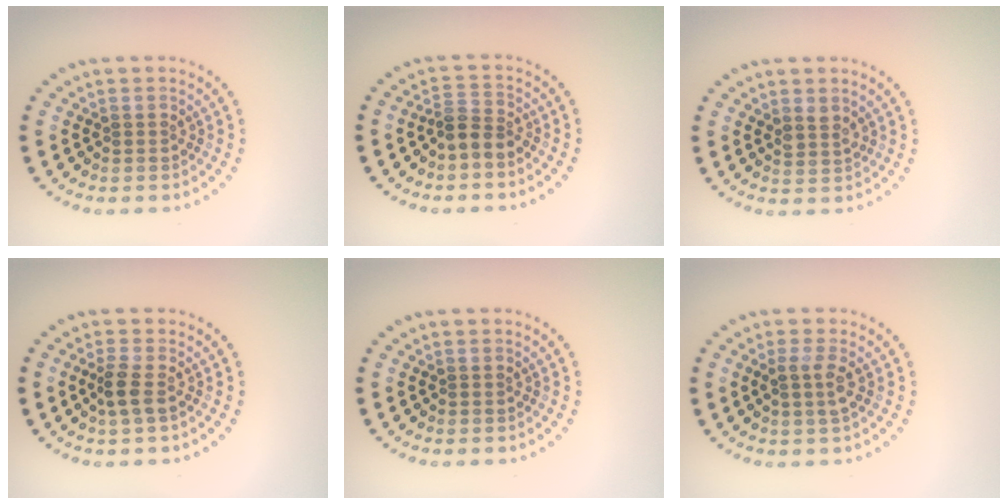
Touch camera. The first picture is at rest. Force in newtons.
{"total": 2.2, "press": 1.8, "slide": 1.4}
{"total": 1.3, "press": 1.1, "slide": 0.7}
{"total": 2.0, "press": 1.7, "slide": 1.1}
{"total": 0.0}
{"total": 1.8, "press": 1.4, "slide": 1.0}